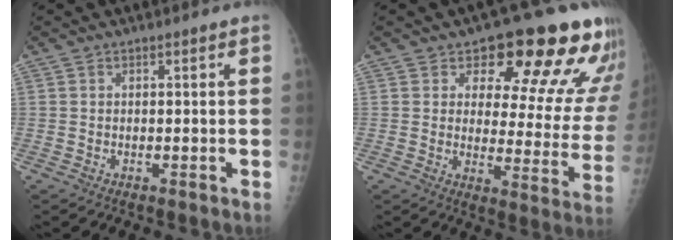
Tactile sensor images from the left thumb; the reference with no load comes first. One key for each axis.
{"total": 18.5, "fx": 12.7, "fy": 7.7, "fz": 11.1, "tx": -0.085, "ty": -0.077, "tz": 0.150}